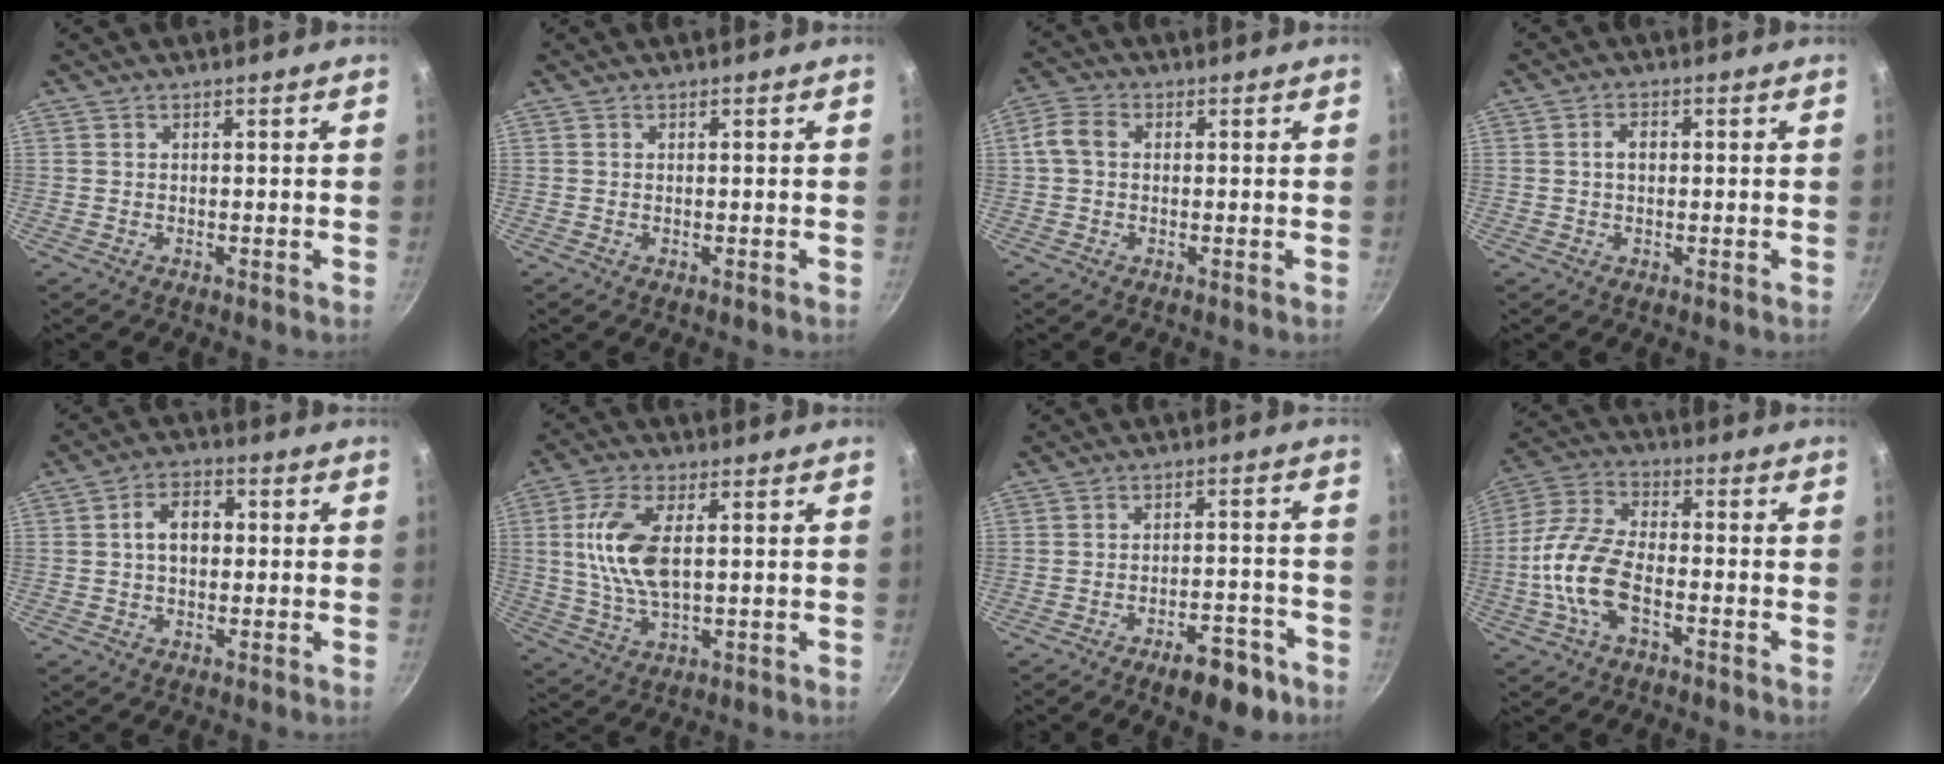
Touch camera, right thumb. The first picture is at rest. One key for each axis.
{"total": 0.0}
{"total": 4.5, "fx": 0.5, "fy": 3.4, "fz": 3.0, "tx": -0.063, "ty": 0.015, "tz": 0.005}
{"total": 2.6, "fx": 0.2, "fy": 1.7, "fz": 1.9, "tx": -0.031, "ty": 0.008, "tz": 0.000}
{"total": 6.7, "fx": 0.6, "fy": 4.5, "fz": 5.0, "tx": -0.069, "ty": 0.017, "tz": 0.002}
{"total": 11.5, "fx": 1.7, "fy": 5.3, "fz": 10.1, "tx": -0.213, "ty": -0.002, "tz": 0.035}
{"total": 8.8, "fx": -5.6, "fy": 3.3, "fz": 5.9, "tx": -0.071, "ty": 0.035, "tz": -0.081}
{"total": 12.3, "fx": -3.4, "fy": 6.3, "fz": 10.0, "tx": -0.216, "ty": 0.034, "tz": -0.069}